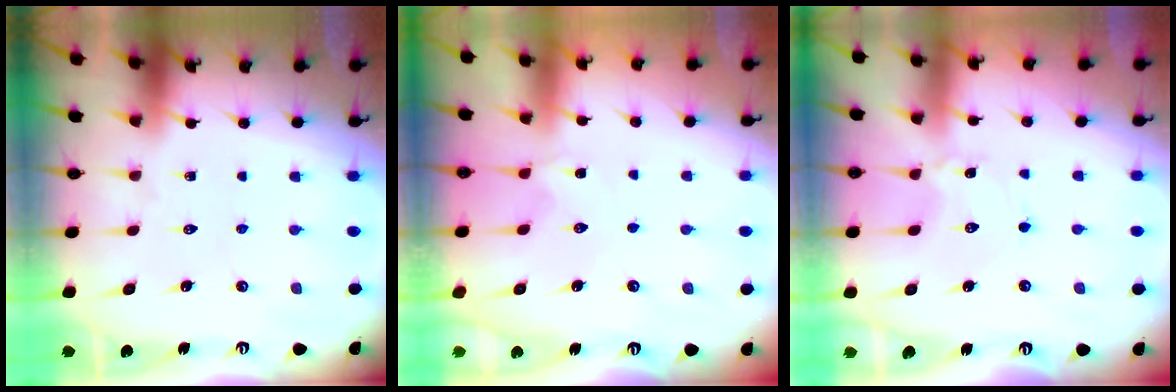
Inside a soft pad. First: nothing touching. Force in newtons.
{"total": 0.0}
{"total": 1.6, "press": 1.6, "slide": 0.1}